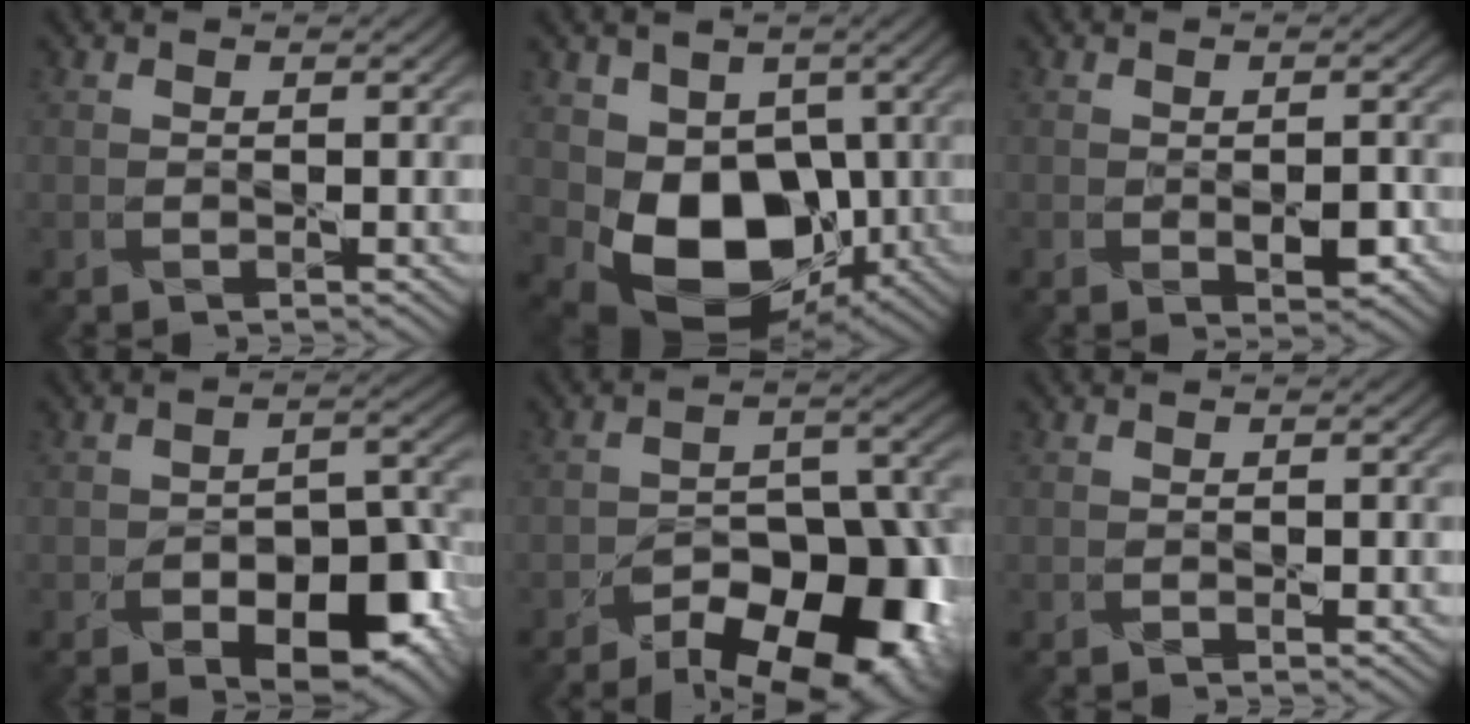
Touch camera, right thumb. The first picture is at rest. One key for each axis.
{"total": 10.9, "fx": -0.9, "fy": 8.2, "fz": 7.2, "tx": -0.135, "ty": -0.037, "tz": -0.014}
{"total": 3.3, "fx": -0.9, "fy": 1.7, "fz": 2.6, "tx": -0.039, "ty": -0.010, "tz": -0.010}
{"total": 11.9, "fx": -5.9, "fy": 6.3, "fz": 8.2, "tx": -0.118, "ty": -0.016, "tz": -0.084}
{"total": 16.8, "fx": -10.4, "fy": 8.1, "fz": 10.4, "tx": -0.131, "ty": -0.006, "tz": -0.146}
{"total": 0.8, "fx": -0.4, "fy": 0.3, "fz": 0.6, "tx": -0.010, "ty": -0.001, "tz": -0.004}